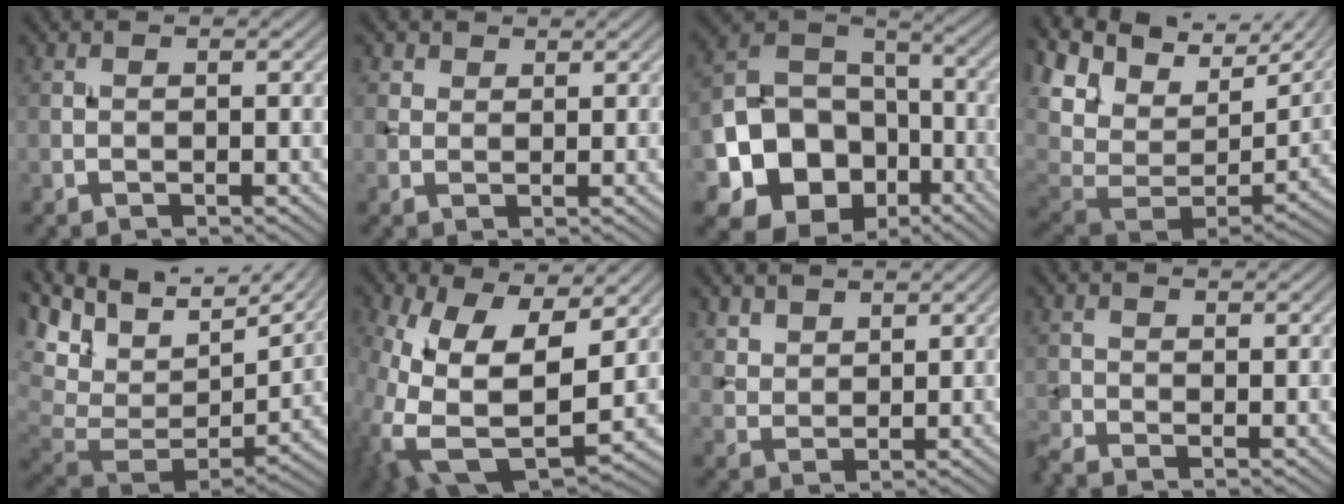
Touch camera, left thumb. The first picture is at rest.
{"total": 1.9, "force": [1.3, 1.2, 0.5], "torque": [-0.012, 0.004, 0.027]}
{"total": 15.4, "force": [-6.4, 12.0, 7.4], "torque": [-0.179, -0.046, -0.119]}
{"total": 14.7, "force": [6.0, 8.4, 10.4], "torque": [-0.242, 0.003, 0.134]}
{"total": 13.7, "force": [5.0, 7.9, 10.1], "torque": [-0.225, 0.001, 0.105]}
{"total": 16.0, "force": [0.9, 9.5, 12.8], "torque": [-0.276, -0.043, 0.034]}
{"total": 3.6, "force": [2.8, 1.9, 1.3], "torque": [-0.036, -0.007, 0.070]}
{"total": 1.5, "force": [-1.1, 0.4, 0.9], "torque": [-0.031, -0.010, -0.030]}